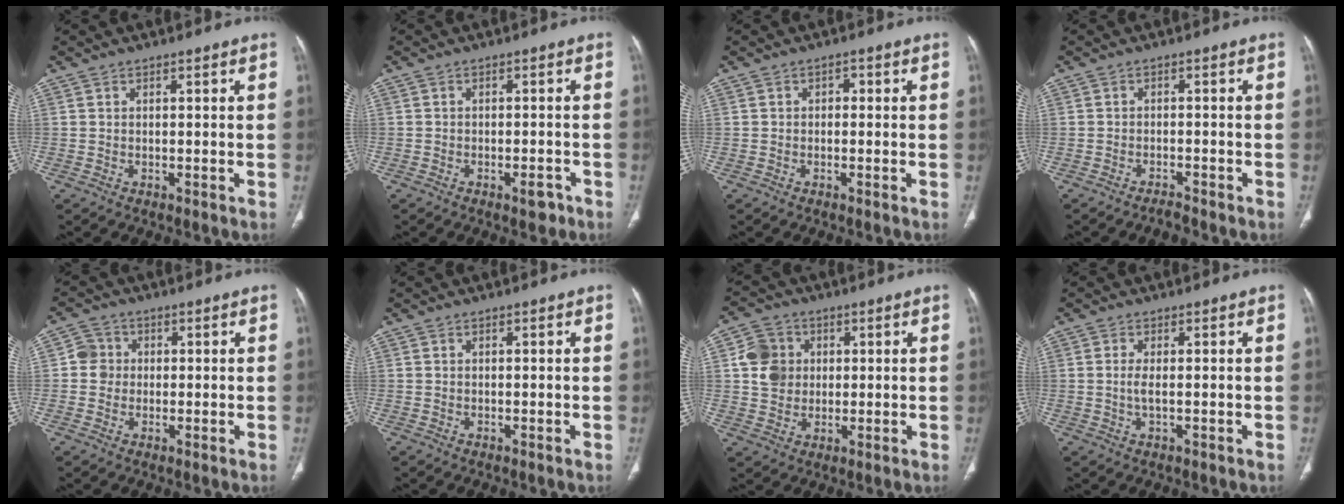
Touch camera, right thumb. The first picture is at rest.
{"total": 2.7, "force": [-1.6, 1.3, 1.7], "torque": [-0.015, 0.007, -0.020]}
{"total": 1.2, "force": [-0.2, 1.0, 0.8], "torque": [-0.004, 0.004, -0.008]}
{"total": 1.8, "force": [-1.7, 0.2, 0.4], "torque": [-0.016, 0.009, -0.028]}
{"total": 3.8, "force": [0.1, 3.7, 0.8], "torque": [0.009, 0.008, -0.003]}
{"total": 0.0}
{"total": 7.7, "force": [1.3, 6.8, 3.3], "torque": [-0.040, -0.002, 0.023]}
{"total": 2.0, "force": [-0.1, 0.5, 1.9], "torque": [-0.050, -0.003, -0.001]}